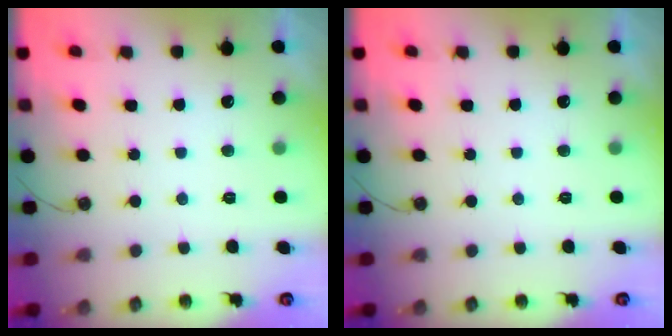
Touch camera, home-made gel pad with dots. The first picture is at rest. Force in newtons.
{"total": 0.0}